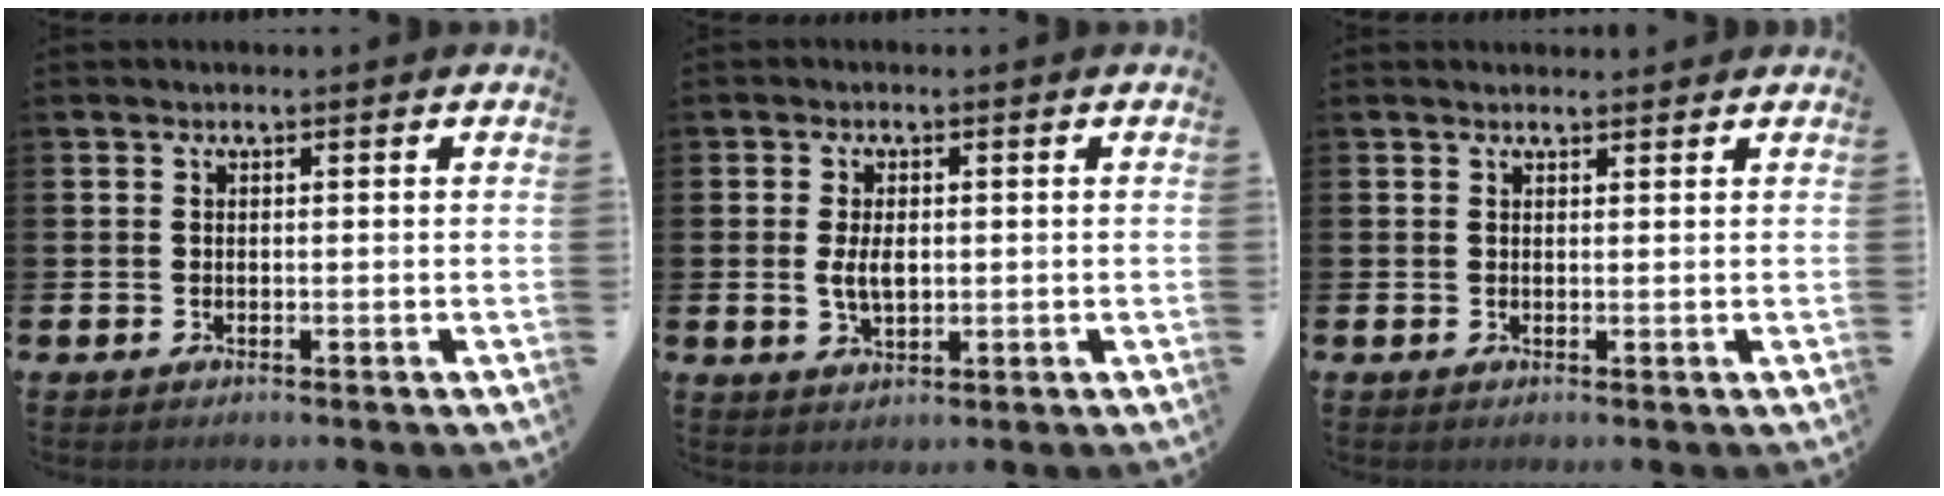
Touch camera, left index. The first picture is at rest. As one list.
[{"total": 3.7, "force": [0.2, 2.0, 3.1], "torque": [-0.048, 0.002, 0.000]}, {"total": 0.9, "force": [0.8, 0.3, 0.1], "torque": [0.009, -0.001, 0.013]}]